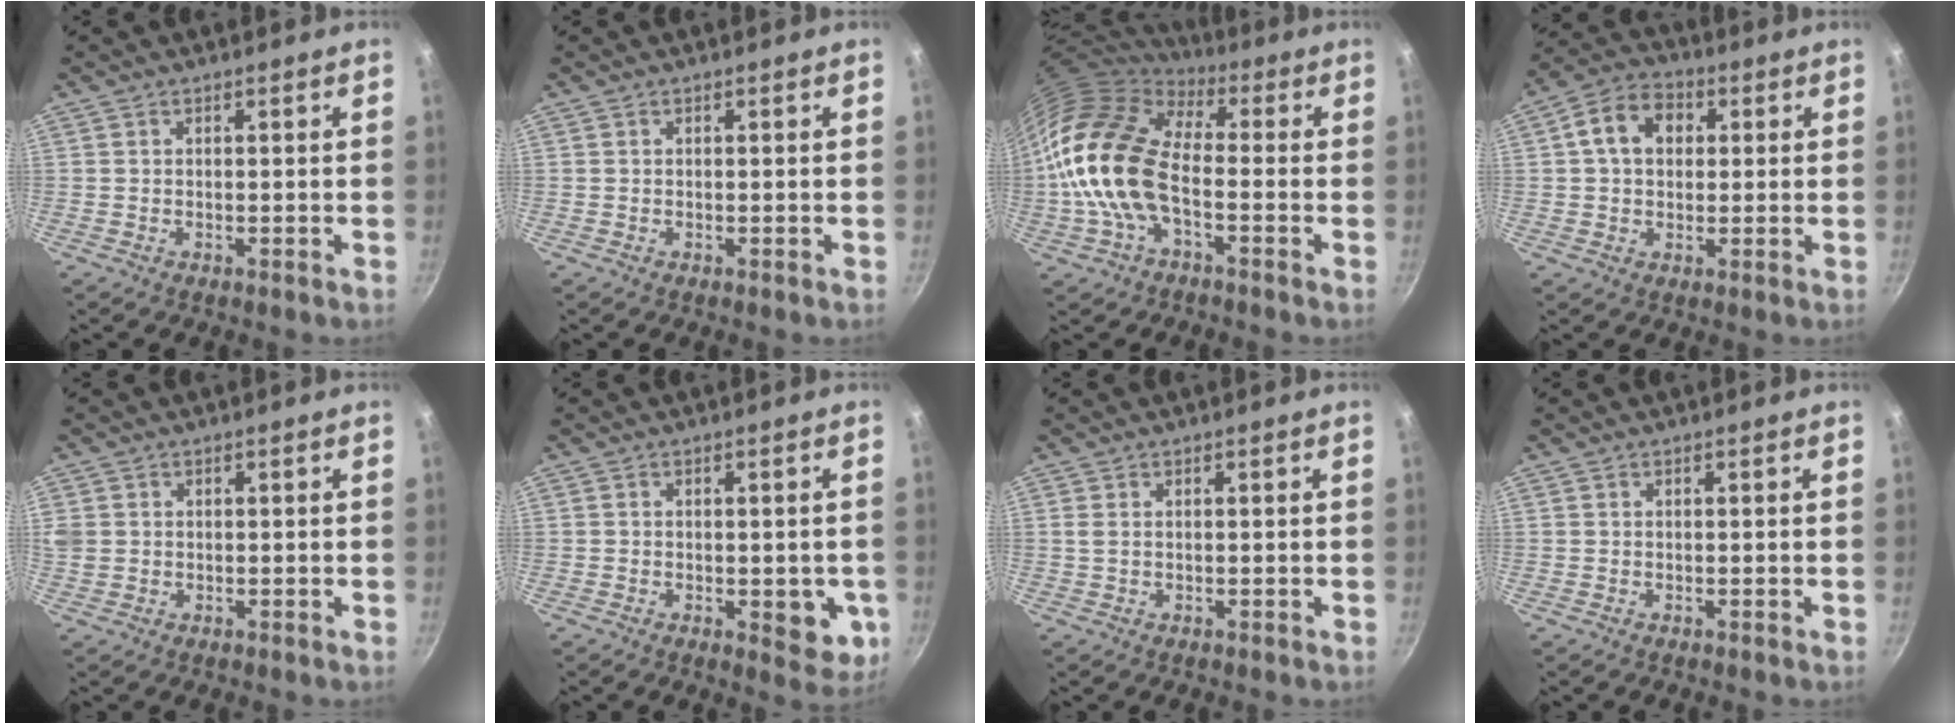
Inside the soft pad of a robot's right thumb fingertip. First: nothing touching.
{"total": 0.0}
{"total": 17.1, "force": [-2.6, 9.6, 13.9], "torque": [-0.237, 0.023, -0.062]}
{"total": 9.4, "force": [2.0, 7.1, 5.9], "torque": [-0.078, 0.017, 0.018]}
{"total": 3.4, "force": [0.6, 3.0, 1.6], "torque": [-0.029, 0.003, 0.015]}
{"total": 6.8, "force": [-1.4, 3.5, 5.6], "torque": [-0.043, -0.003, -0.015]}
{"total": 0.9, "force": [0.2, 0.4, 0.7], "torque": [-0.017, 0.000, 0.005]}
{"total": 0.0}